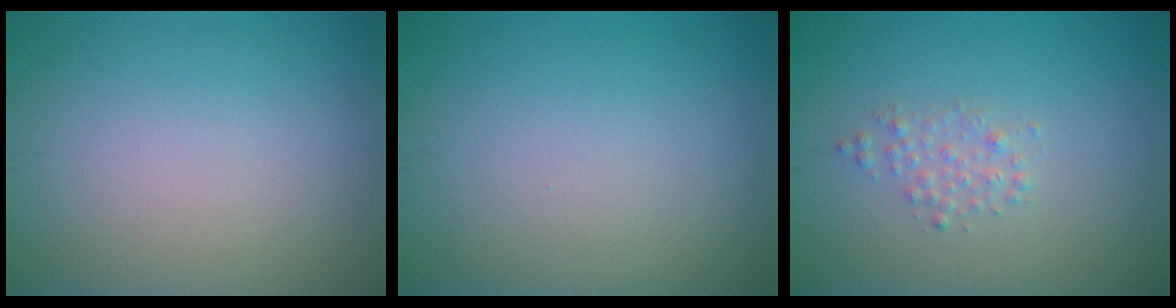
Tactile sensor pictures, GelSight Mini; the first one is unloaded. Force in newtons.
{"total": 0.0}
{"total": 1.4, "press": 1.4, "slide": 0.0}